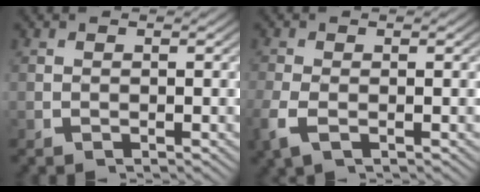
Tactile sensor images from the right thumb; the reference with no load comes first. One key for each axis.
{"total": 2.2, "fx": -0.8, "fy": 1.0, "fz": 1.8, "tx": -0.058, "ty": -0.008, "tz": -0.009}